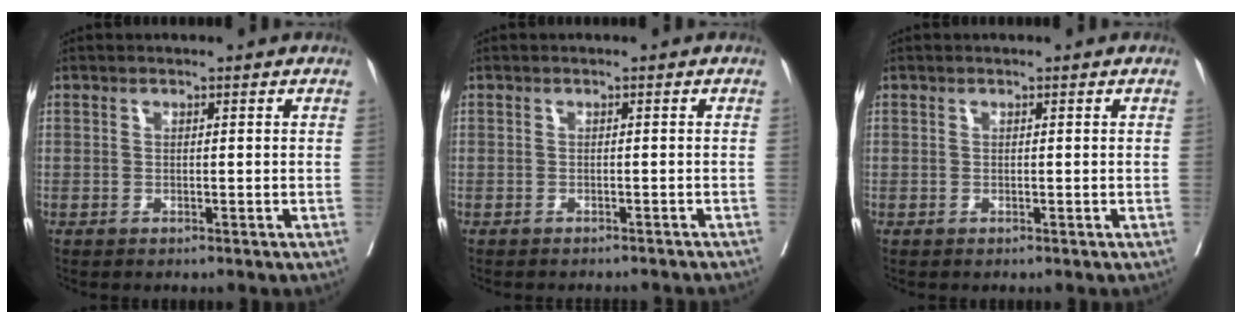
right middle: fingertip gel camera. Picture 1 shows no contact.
{"total": 5.5, "force": [-5.3, 0.8, 1.2], "torque": [-0.014, -0.009, -0.057]}
{"total": 0.0}